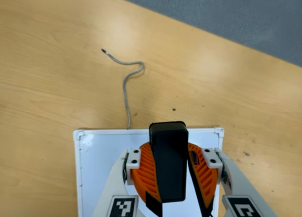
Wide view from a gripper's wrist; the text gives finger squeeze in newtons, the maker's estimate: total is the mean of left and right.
{"total": 10.8, "left": 10.7, "right": 11.0}